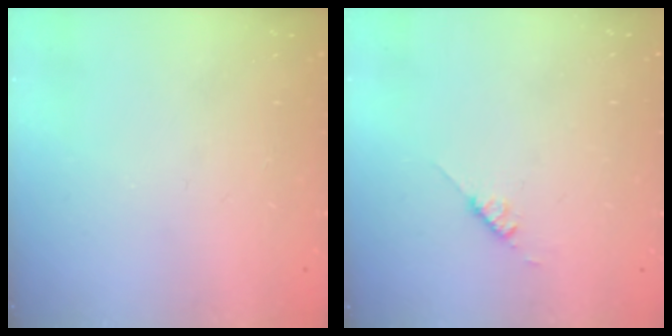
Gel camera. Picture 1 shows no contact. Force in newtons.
{"total": 2.6, "press": 2.6, "slide": 0.3}